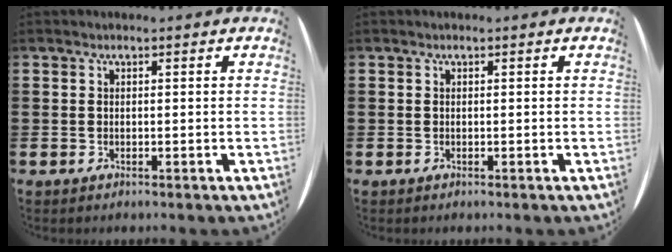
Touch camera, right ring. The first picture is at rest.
{"total": 0.0}